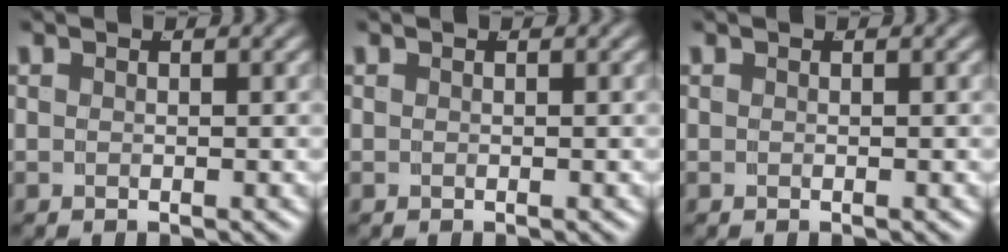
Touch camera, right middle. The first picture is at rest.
{"total": 0.0}
{"total": 0.0}